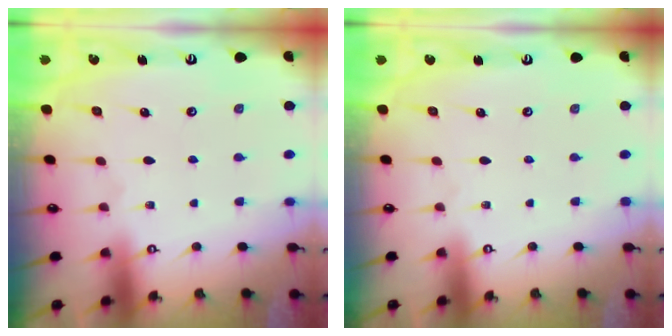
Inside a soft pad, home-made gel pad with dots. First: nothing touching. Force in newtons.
{"total": 0.0}